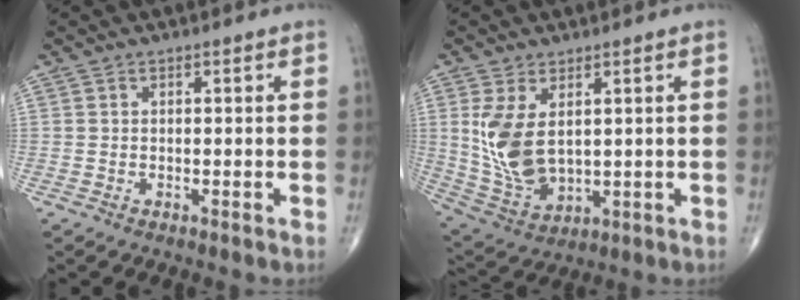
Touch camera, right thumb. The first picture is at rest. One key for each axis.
{"total": 11.2, "fx": 2.3, "fy": 6.5, "fz": 8.9, "tx": -0.173, "ty": -0.018, "tz": 0.063}